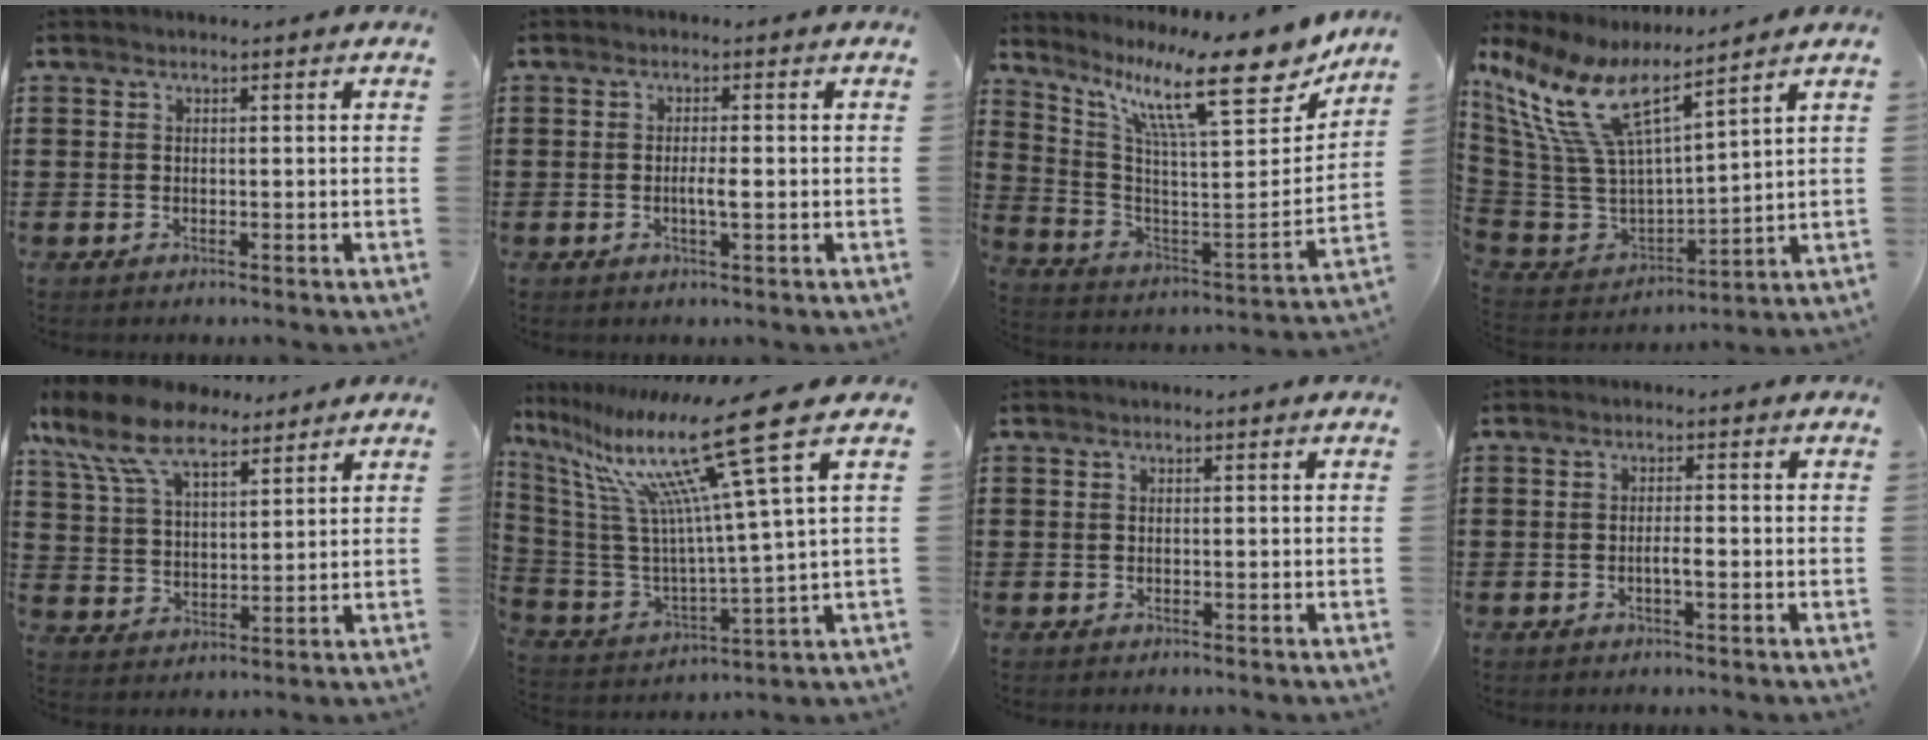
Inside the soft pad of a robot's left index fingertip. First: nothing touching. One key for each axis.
{"total": 2.4, "fx": -0.3, "fy": 0.3, "fz": 2.4, "tx": -0.044, "ty": -0.003, "tz": -0.006}
{"total": 15.5, "fx": 10.6, "fy": 2.4, "fz": 11.0, "tx": -0.213, "ty": -0.067, "tz": 0.167}
{"total": 12.0, "fx": 7.3, "fy": 3.8, "fz": 8.8, "tx": -0.224, "ty": -0.059, "tz": 0.124}
{"total": 11.2, "fx": 8.3, "fy": 4.4, "fz": 6.2, "tx": -0.153, "ty": -0.017, "tz": 0.152}
{"total": 18.7, "fx": 11.6, "fy": 0.8, "fz": 14.6, "tx": -0.312, "ty": -0.078, "tz": 0.173}
{"total": 0.0}
{"total": 1.8, "fx": -0.6, "fy": 0.3, "fz": 1.7, "tx": -0.032, "ty": 0.001, "tz": -0.010}